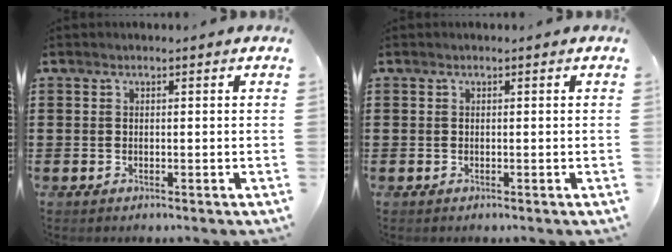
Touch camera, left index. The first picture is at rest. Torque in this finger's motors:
{"motor_torque": [0.00, 0.00, 0.00, 0.00]}